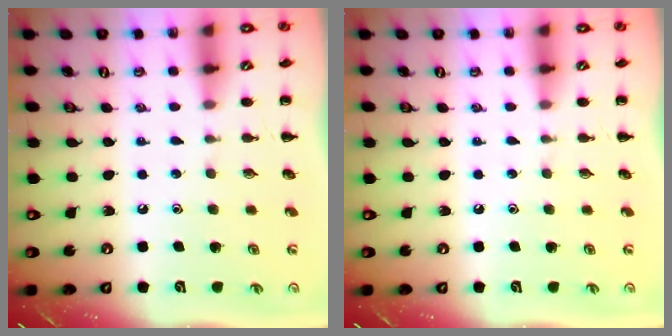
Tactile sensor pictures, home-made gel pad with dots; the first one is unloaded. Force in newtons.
{"total": 0.0}